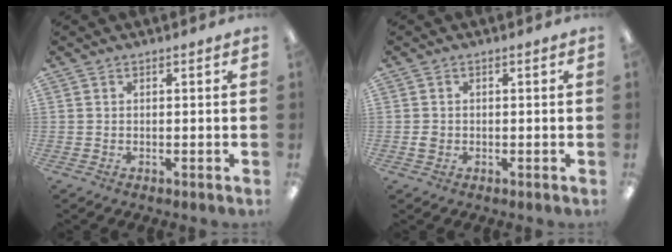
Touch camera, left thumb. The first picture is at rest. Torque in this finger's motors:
{"motor_torque": [-0.02, 0.04, 0.00, -0.04, 0.00]}